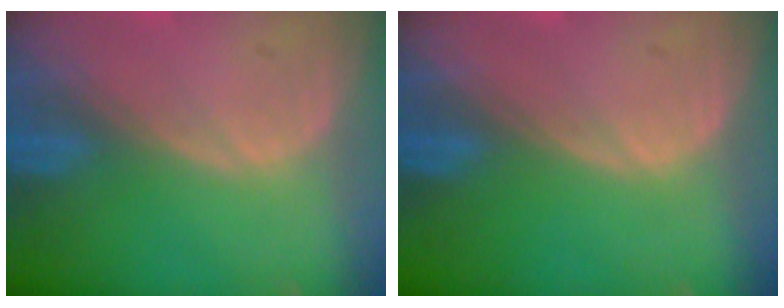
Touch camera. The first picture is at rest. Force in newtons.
{"total": 0.0}